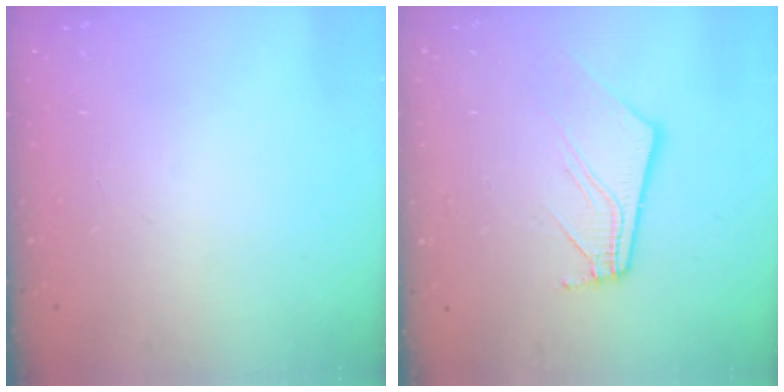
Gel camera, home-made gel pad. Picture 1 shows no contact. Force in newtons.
{"total": 10.2, "press": 10.1, "slide": 1.2}